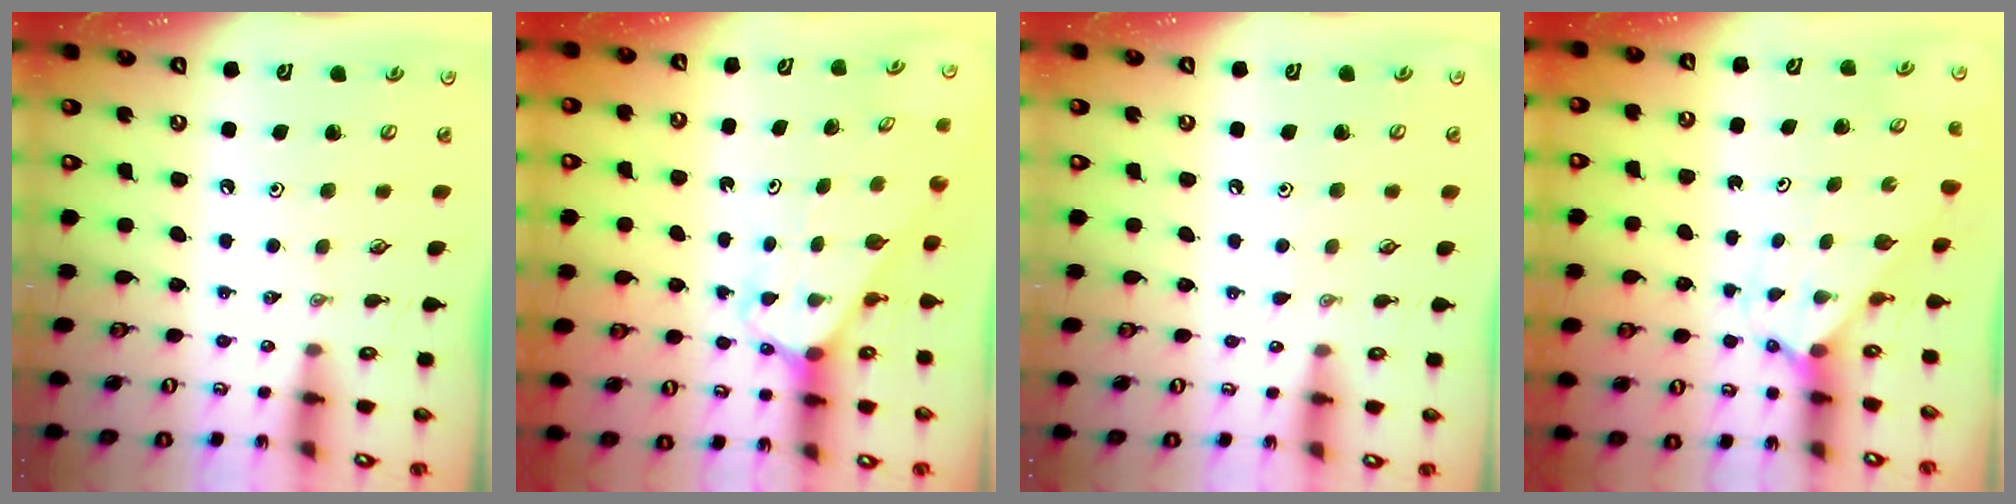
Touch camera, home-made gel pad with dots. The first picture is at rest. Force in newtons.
{"total": 2.7, "press": 2.7, "slide": 0.2}
{"total": 3.4, "press": 3.3, "slide": 0.4}
{"total": 1.9, "press": 1.9, "slide": 0.1}